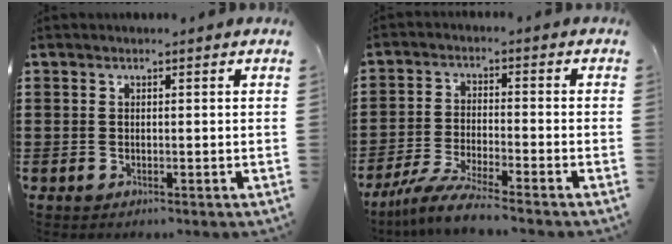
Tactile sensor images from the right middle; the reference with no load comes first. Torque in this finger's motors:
{"motor_torque": [1.23, -0.91, 0.21, 0.08]}